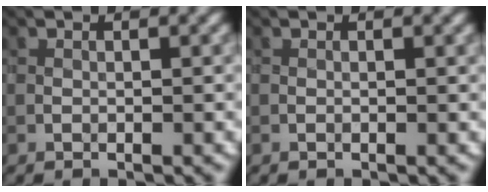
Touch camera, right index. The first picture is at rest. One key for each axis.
{"total": 0.0}